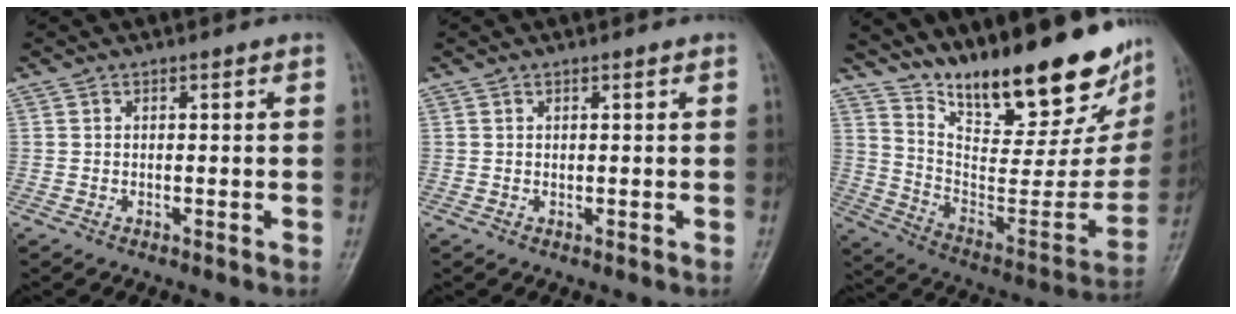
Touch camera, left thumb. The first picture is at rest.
{"total": 0.6, "force": [0.4, 0.2, 0.4], "torque": [-0.006, -0.002, 0.006]}
{"total": 30.6, "force": [21.8, 9.3, 19.4], "torque": [-0.273, -0.104, 0.336]}